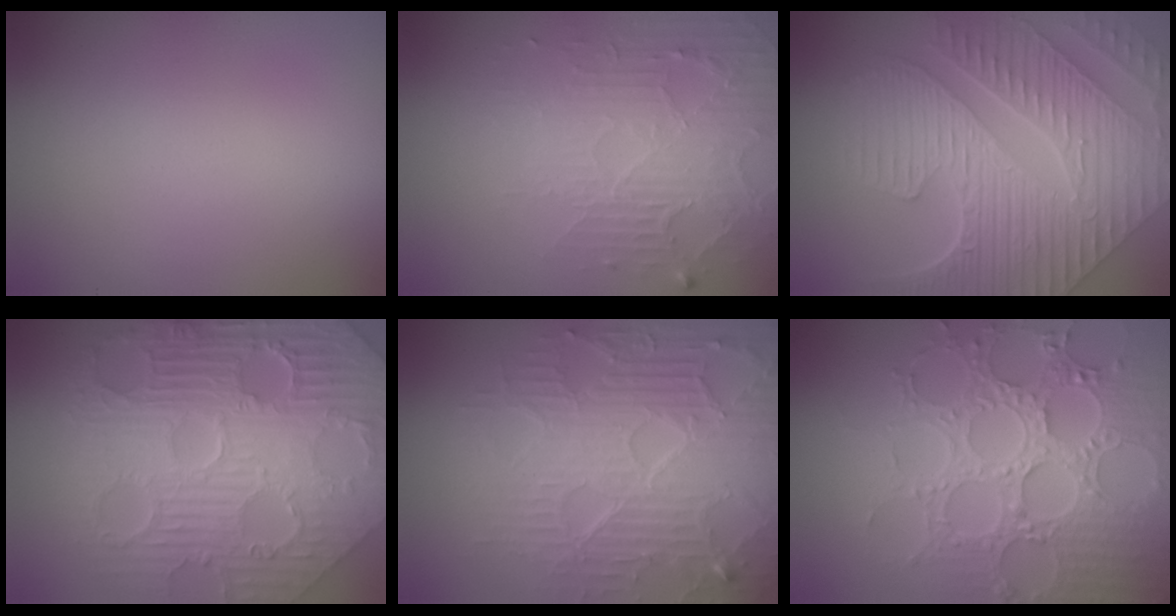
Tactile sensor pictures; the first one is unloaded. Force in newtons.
{"total": 4.7, "press": 3.3, "slide": 3.3}
{"total": 10.0, "press": 7.1, "slide": 7.1}
{"total": 12.5, "press": 8.2, "slide": 9.3}
{"total": 8.7, "press": 6.2, "slide": 6.1}
{"total": 7.7, "press": 6.2, "slide": 4.6}